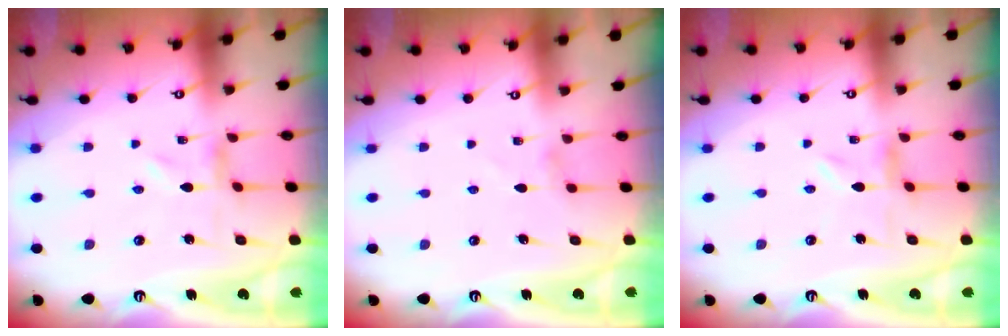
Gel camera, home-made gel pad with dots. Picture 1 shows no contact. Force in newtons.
{"total": 1.2, "press": 1.1, "slide": 0.3}
{"total": 1.0, "press": 1.0, "slide": 0.3}